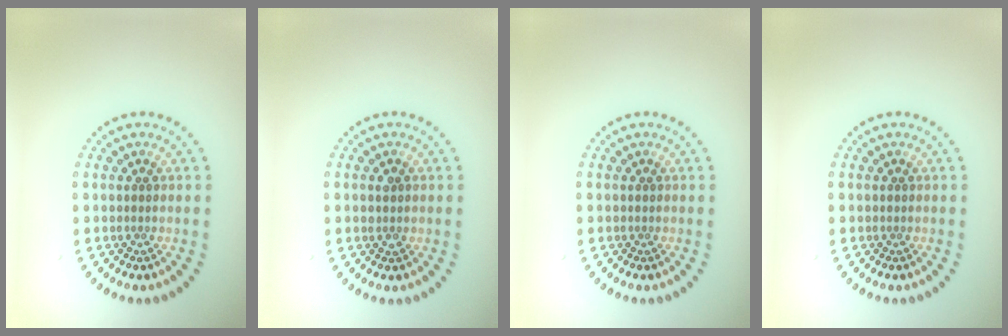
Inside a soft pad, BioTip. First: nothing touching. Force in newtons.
{"total": 1.1, "press": 1.1, "slide": 0.2}
{"total": 0.0}
{"total": 0.0}